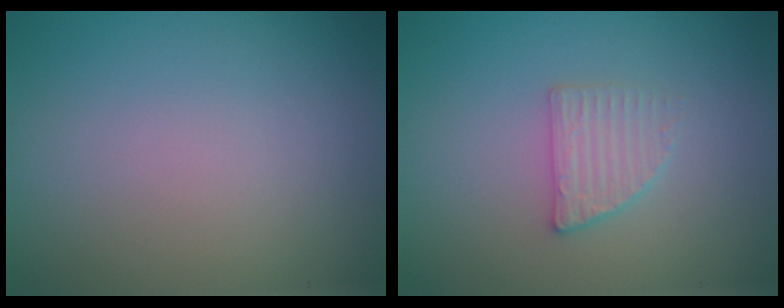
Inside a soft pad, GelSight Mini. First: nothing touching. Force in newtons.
{"total": 2.1, "press": 2.1, "slide": 0.4}